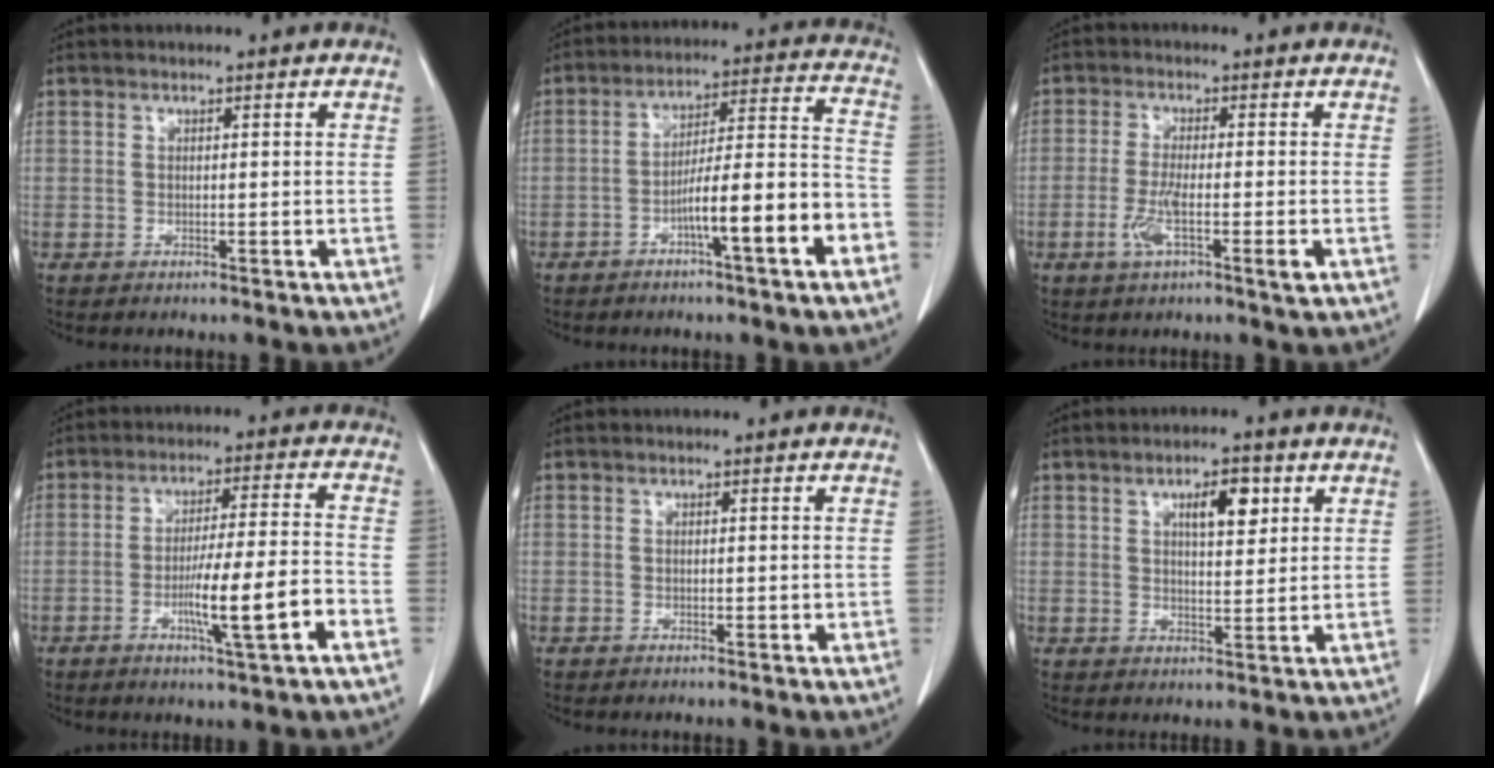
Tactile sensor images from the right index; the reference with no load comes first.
{"total": 13.1, "force": [-5.8, 0.5, 11.8], "torque": [-0.181, 0.021, -0.087]}
{"total": 6.1, "force": [-2.2, 0.4, 5.7], "torque": [-0.109, -0.010, -0.039]}
{"total": 10.9, "force": [-4.0, -0.2, 10.1], "torque": [-0.169, -0.002, -0.064]}
{"total": 0.8, "force": [-0.1, 0.3, 0.7], "torque": [-0.010, 0.000, 0.000]}
{"total": 5.5, "force": [2.4, 1.8, 4.5], "torque": [-0.074, 0.004, 0.040]}